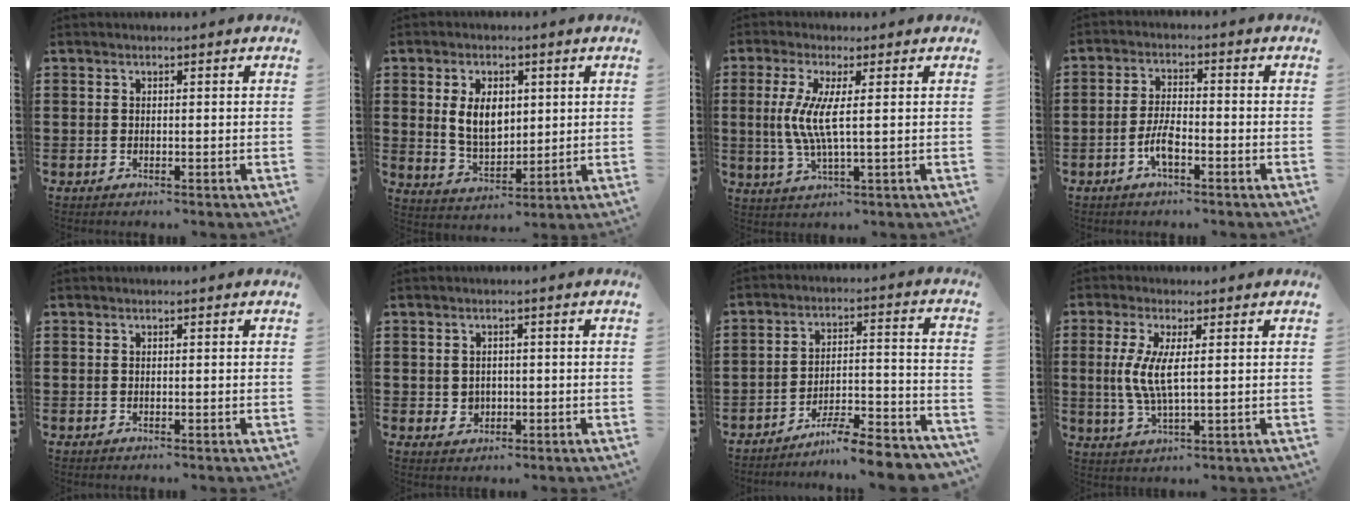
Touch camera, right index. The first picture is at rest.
{"total": 7.0, "force": [1.4, 4.5, 5.2], "torque": [-0.103, 0.005, 0.020]}
{"total": 6.4, "force": [0.7, 0.6, 6.3], "torque": [-0.142, -0.013, 0.004]}
{"total": 4.3, "force": [-2.1, 1.4, 3.4], "torque": [-0.086, -0.003, -0.047]}
{"total": 0.0}
{"total": 1.8, "force": [0.0, 1.7, 0.5], "torque": [-0.014, 0.010, -0.004]}
{"total": 7.6, "force": [-7.1, 0.1, 2.7], "torque": [-0.032, 0.010, -0.136]}
{"total": 5.9, "force": [0.8, 1.4, 5.7], "torque": [-0.125, -0.005, 0.008]}